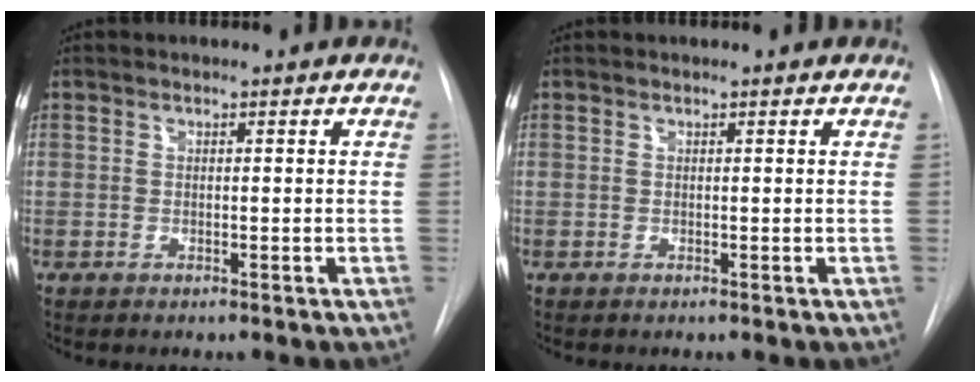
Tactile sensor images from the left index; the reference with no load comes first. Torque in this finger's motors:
{"motor_torque": [0.04, -0.01, -0.01, -0.01]}